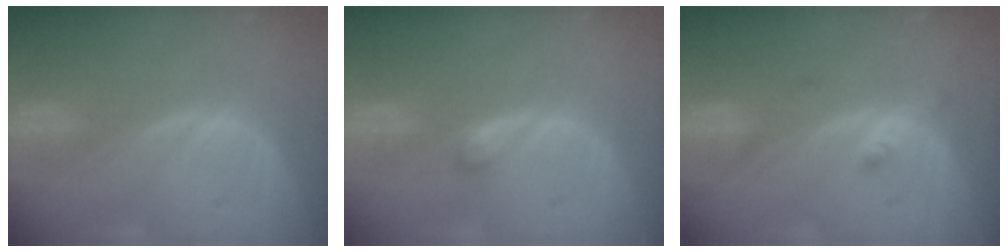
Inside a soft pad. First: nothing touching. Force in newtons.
{"total": 1.3, "press": 1.2, "slide": 0.3}
{"total": 2.1, "press": 2.1, "slide": 0.2}